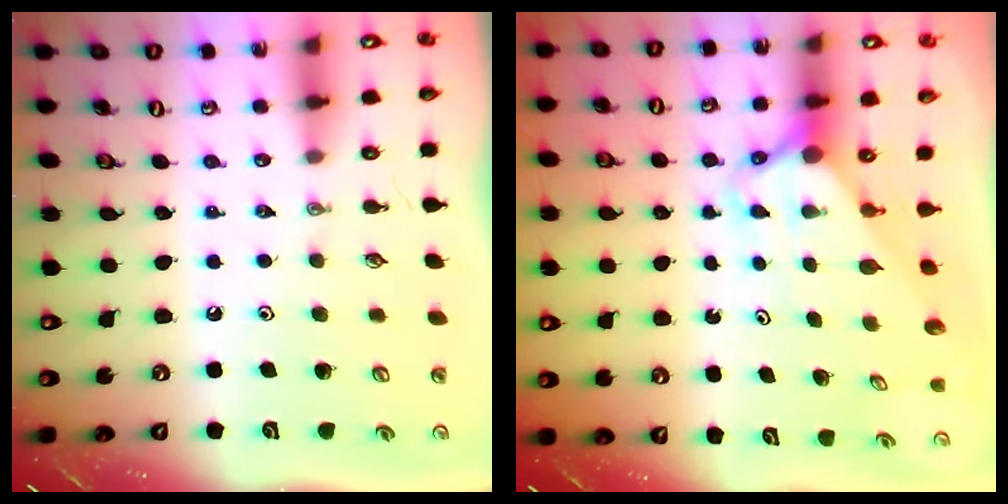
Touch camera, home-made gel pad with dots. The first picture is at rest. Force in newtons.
{"total": 2.9, "press": 2.9, "slide": 0.3}